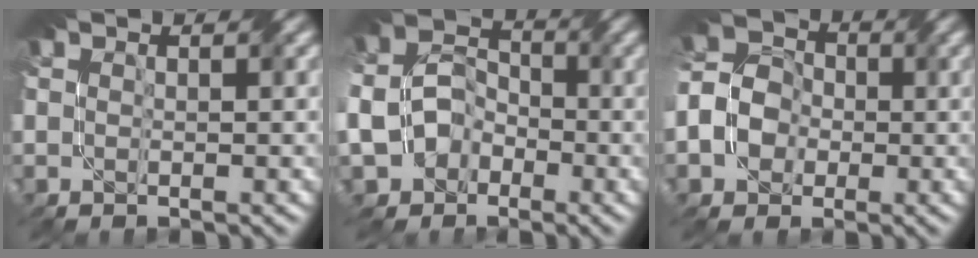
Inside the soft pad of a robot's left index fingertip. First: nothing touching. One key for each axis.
{"total": 6.3, "fx": -2.1, "fy": 5.0, "fz": 3.2, "tx": -0.068, "ty": -0.007, "tz": -0.047}
{"total": 5.1, "fx": -1.6, "fy": 4.2, "fz": 2.5, "tx": -0.056, "ty": 0.005, "tz": -0.041}